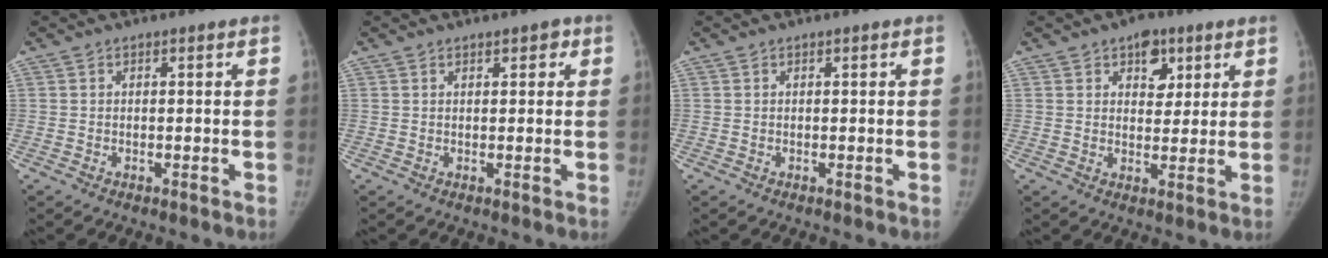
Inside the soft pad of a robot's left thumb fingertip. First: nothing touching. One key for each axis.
{"total": 1.9, "fx": 1.1, "fy": 1.1, "fz": 1.2, "tx": 0.001, "ty": 0.000, "tz": 0.012}
{"total": 0.0}
{"total": 6.3, "fx": 3.3, "fy": 4.2, "fz": 3.4, "tx": -0.010, "ty": -0.011, "tz": 0.044}